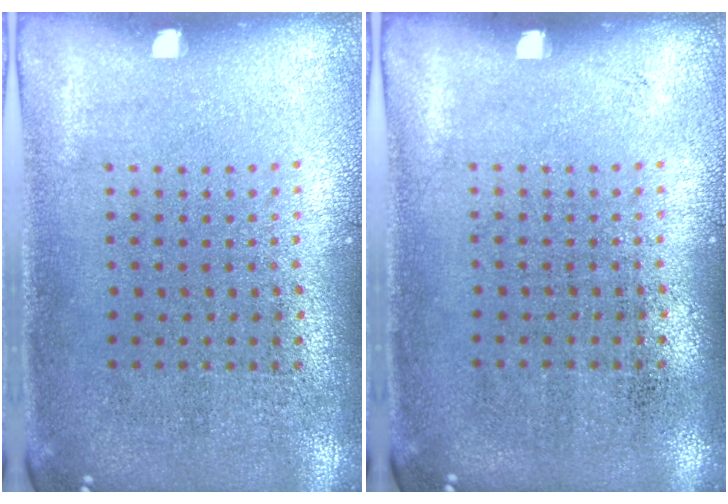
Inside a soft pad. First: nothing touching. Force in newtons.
{"total": 0.0}